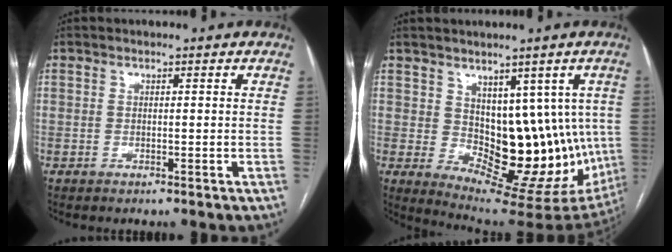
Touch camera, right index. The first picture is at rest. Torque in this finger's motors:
{"motor_torque": [1.01, 0.64, 0.31, 0.05]}